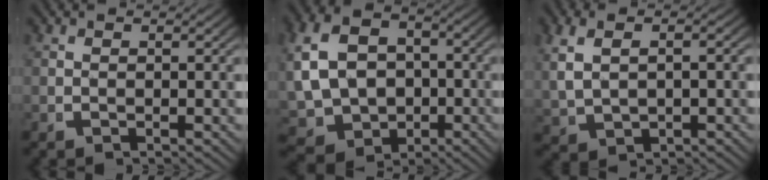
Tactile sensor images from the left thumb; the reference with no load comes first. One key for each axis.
{"total": 13.4, "fx": -2.1, "fy": 11.0, "fz": 7.3, "tx": -0.161, "ty": -0.053, "tz": -0.015}
{"total": 4.2, "fx": 0.7, "fy": 2.8, "fz": 3.0, "tx": -0.076, "ty": -0.006, "tz": 0.030}